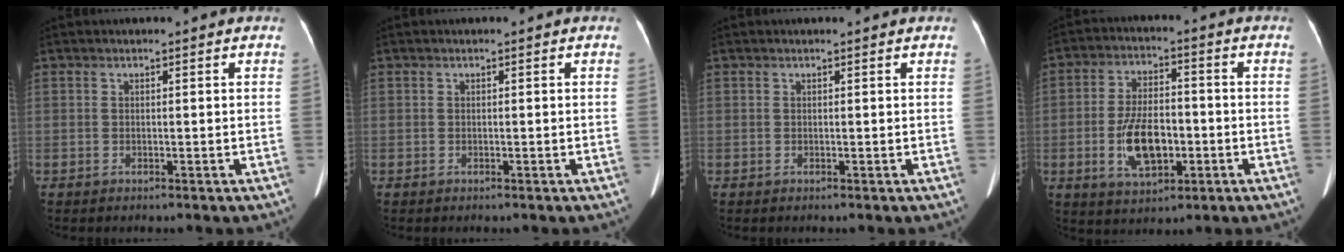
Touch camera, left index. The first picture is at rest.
{"total": 0.0}
{"total": 0.8, "force": [0.7, 0.0, 0.3], "torque": [-0.009, 0.006, 0.010]}
{"total": 9.4, "force": [-2.4, 4.5, 7.8], "torque": [-0.159, 0.007, -0.037]}